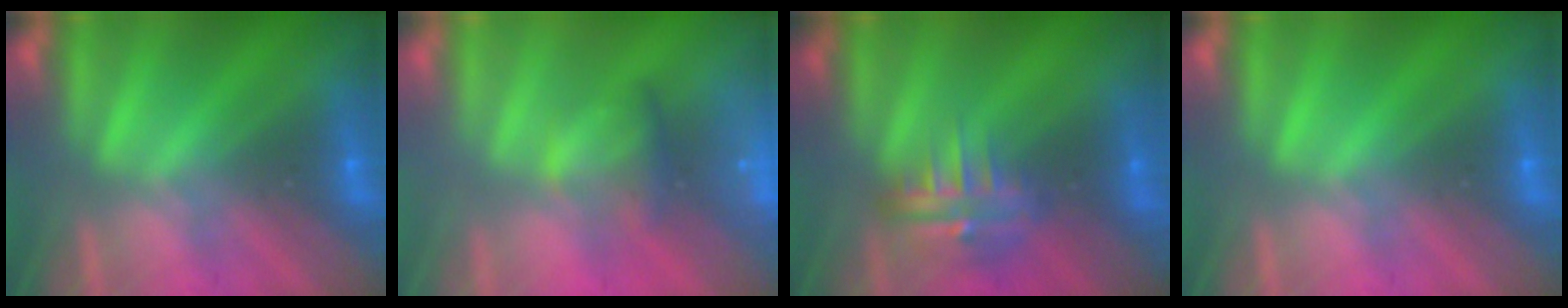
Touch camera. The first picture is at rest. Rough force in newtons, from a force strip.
{"total": 5.5}
{"total": 4.8}
{"total": 0.0}